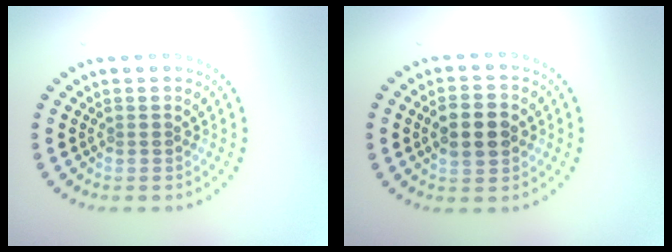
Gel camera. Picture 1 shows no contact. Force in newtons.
{"total": 4.6, "press": 4.6, "slide": 0.2}